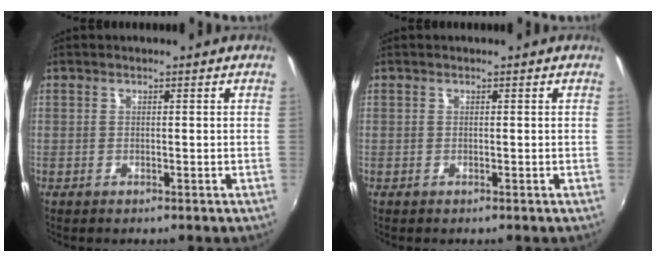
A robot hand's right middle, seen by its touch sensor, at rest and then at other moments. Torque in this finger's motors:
{"motor_torque": [-0.04, -0.21, 0.04, 0.00]}